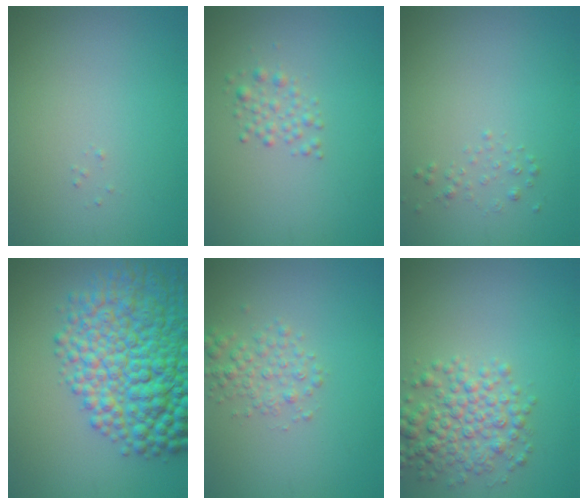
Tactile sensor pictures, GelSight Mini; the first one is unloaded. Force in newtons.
{"total": 1.5, "press": 1.5, "slide": 0.0}
{"total": 0.7, "press": 0.7, "slide": 0.0}
{"total": 11.4, "press": 11.4, "slide": 0.3}
{"total": 2.2, "press": 2.2, "slide": 0.1}
{"total": 4.5, "press": 4.5, "slide": 0.1}